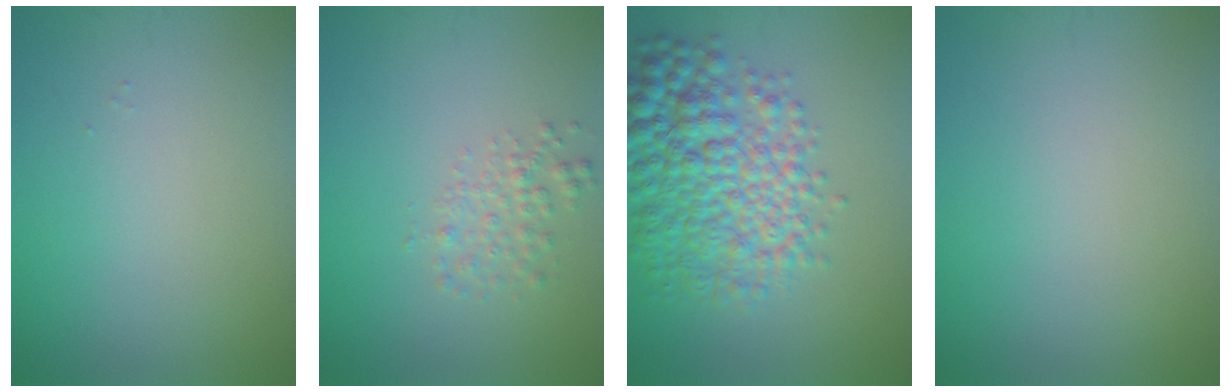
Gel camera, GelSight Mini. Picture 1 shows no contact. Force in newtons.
{"total": 2.0, "press": 2.0, "slide": 0.1}
{"total": 8.1, "press": 8.1, "slide": 0.1}
{"total": 0.0}